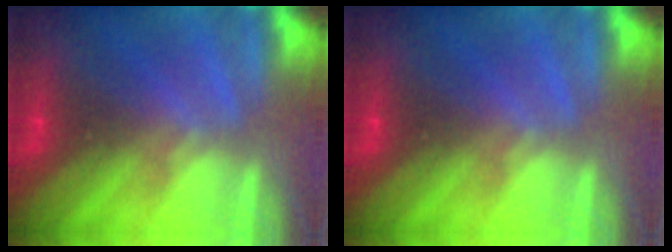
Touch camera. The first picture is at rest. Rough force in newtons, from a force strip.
{"total": 0.0}